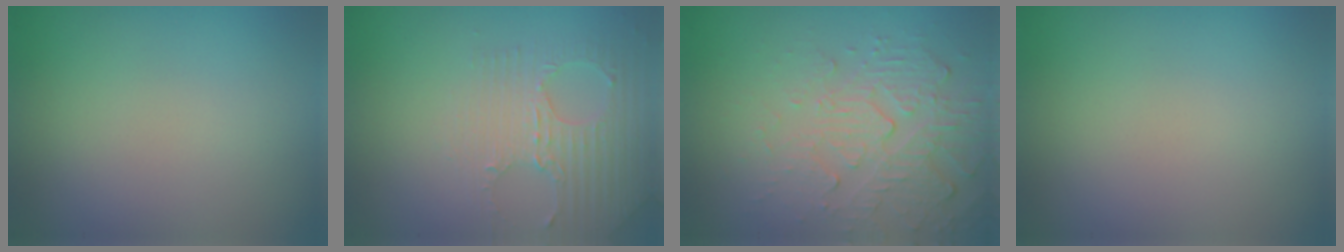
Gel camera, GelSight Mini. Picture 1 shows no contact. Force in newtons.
{"total": 2.8, "press": 2.7, "slide": 0.9}
{"total": 5.4, "press": 3.7, "slide": 4.0}
{"total": 0.0}